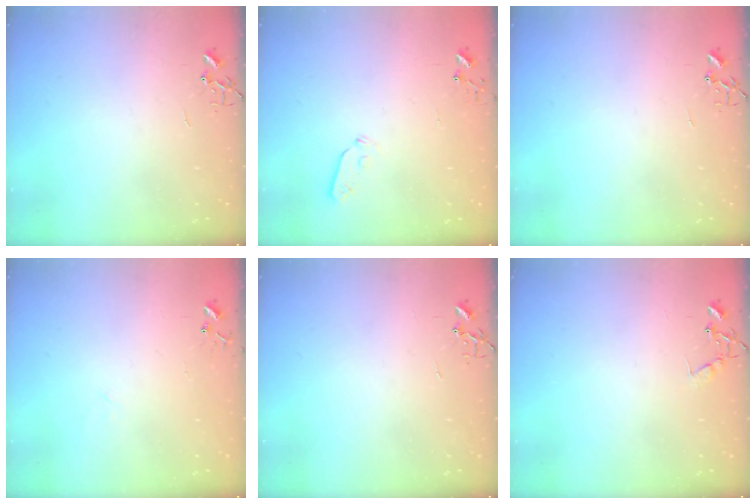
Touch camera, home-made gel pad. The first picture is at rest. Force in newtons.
{"total": 3.9, "press": 3.8, "slide": 0.9}
{"total": 0.0}
{"total": 4.6, "press": 4.5, "slide": 0.6}
{"total": 0.0}
{"total": 7.5, "press": 7.5, "slide": 0.4}